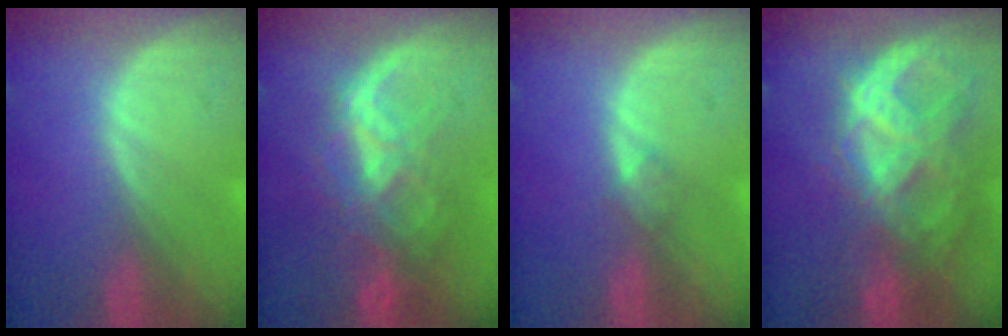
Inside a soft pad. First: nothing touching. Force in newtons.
{"total": 8.8, "press": 7.5, "slide": 4.7}
{"total": 1.4, "press": 1.4, "slide": 0.1}
{"total": 10.9, "press": 9.2, "slide": 5.8}